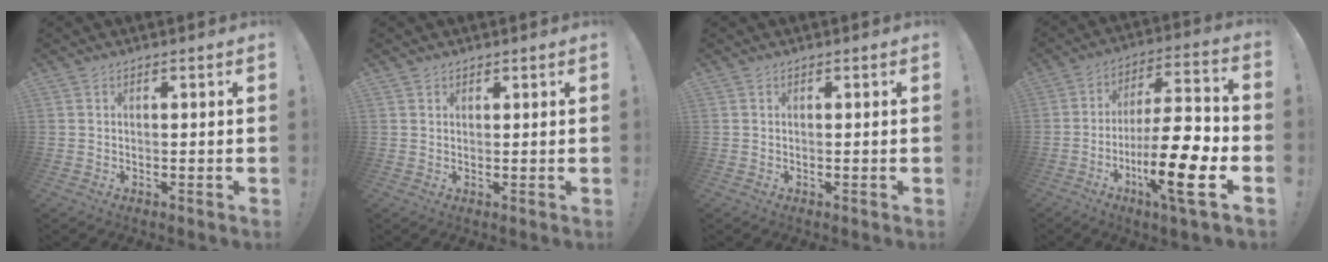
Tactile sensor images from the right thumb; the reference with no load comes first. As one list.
[{"total": 1.0, "force": [0.9, 0.5, 0.0], "torque": [0.018, -0.007, 0.015]}, {"total": 0.0}, {"total": 20.8, "force": [-6.8, 4.9, 19.0], "torque": [-0.311, 0.028, -0.110]}]